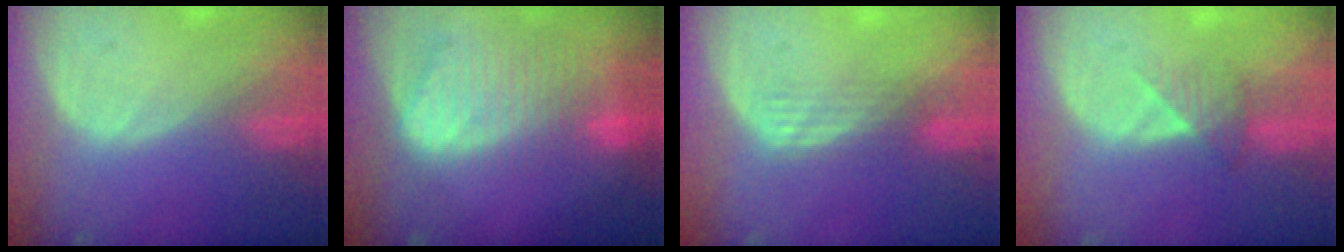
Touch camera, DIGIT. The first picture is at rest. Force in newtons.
{"total": 10.4, "press": 8.7, "slide": 5.5}
{"total": 2.9, "press": 2.5, "slide": 1.5}
{"total": 3.3, "press": 3.0, "slide": 1.5}